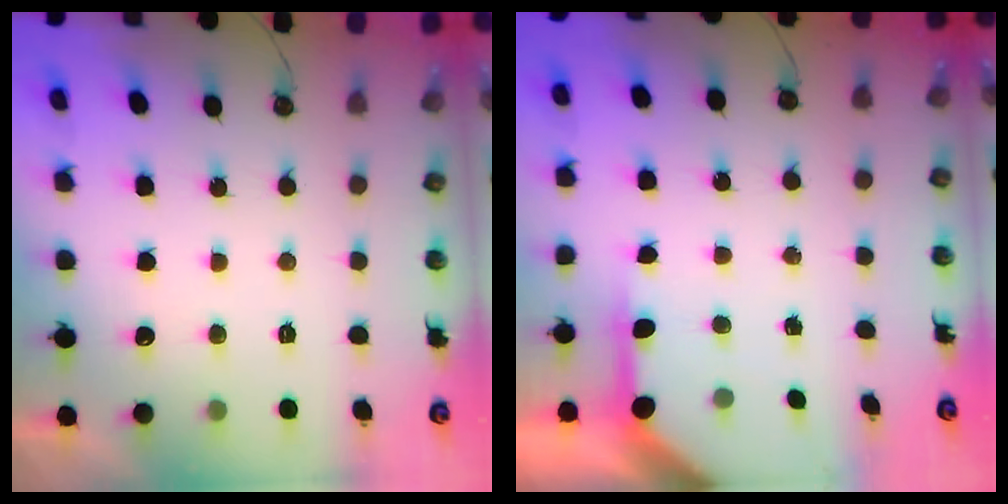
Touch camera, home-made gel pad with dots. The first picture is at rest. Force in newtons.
{"total": 5.8, "press": 5.8, "slide": 0.3}